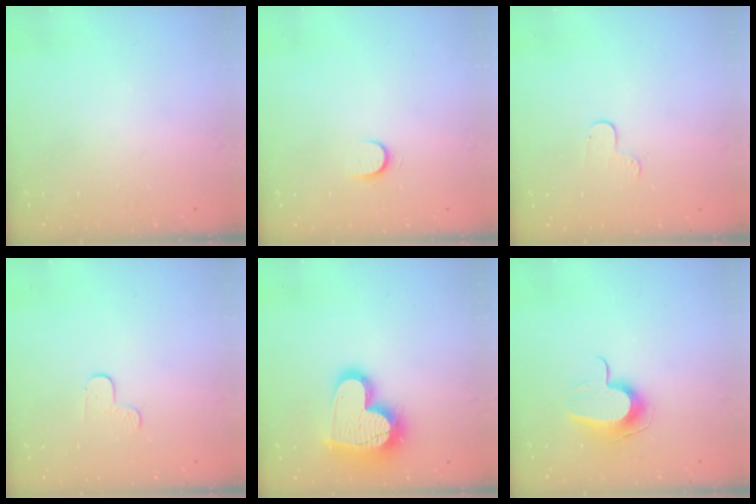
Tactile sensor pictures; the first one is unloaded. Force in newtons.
{"total": 5.2, "press": 5.2, "slide": 0.6}
{"total": 4.1, "press": 4.1, "slide": 0.4}
{"total": 3.7, "press": 3.7, "slide": 0.4}
{"total": 19.6, "press": 19.6, "slide": 1.8}
{"total": 10.0, "press": 10.0, "slide": 1.2}